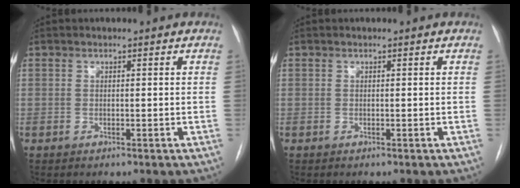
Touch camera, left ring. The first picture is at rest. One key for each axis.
{"total": 0.0}